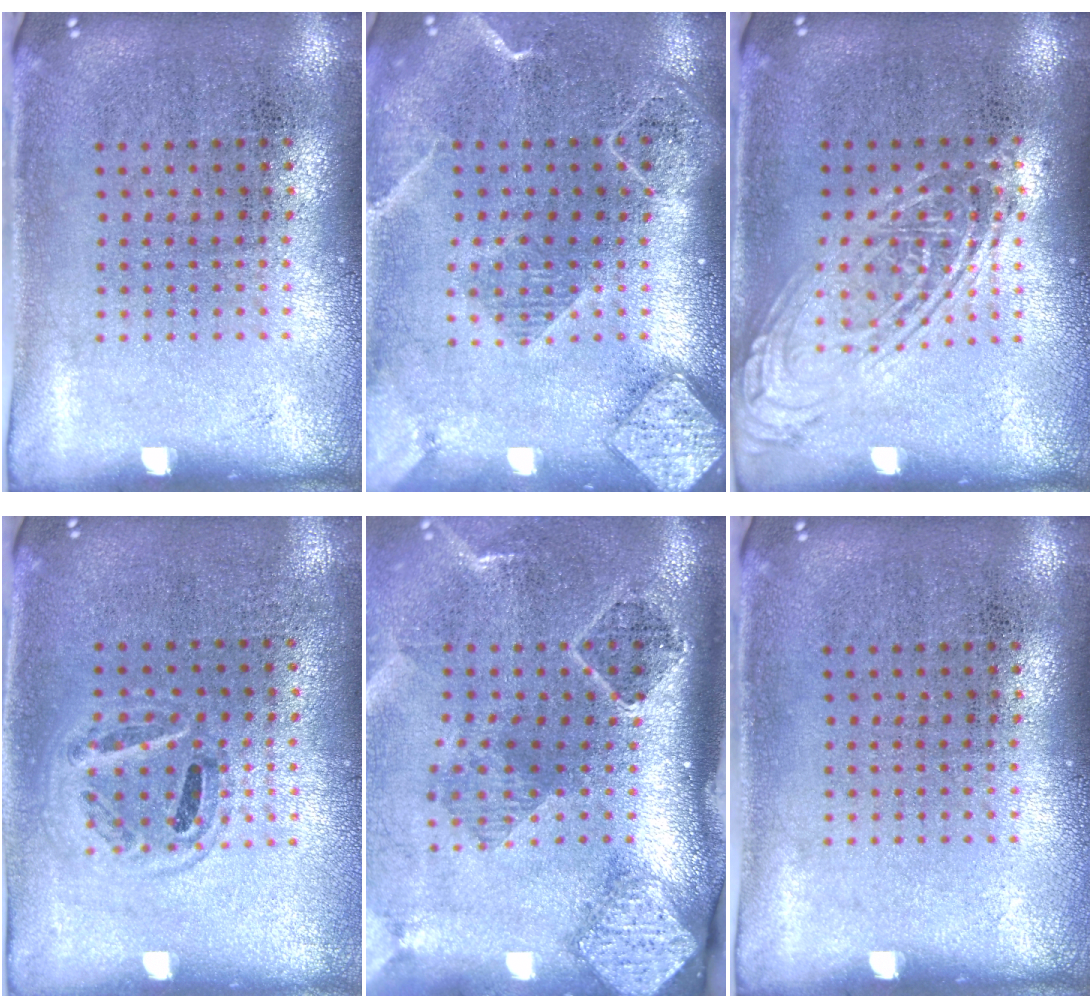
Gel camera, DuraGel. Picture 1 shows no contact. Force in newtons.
{"total": 2.1, "press": 1.9, "slide": 0.9}
{"total": 2.4, "press": 2.4, "slide": 0.3}
{"total": 0.9, "press": 0.9, "slide": 0.3}
{"total": 2.9, "press": 1.9, "slide": 2.1}
{"total": 0.0}